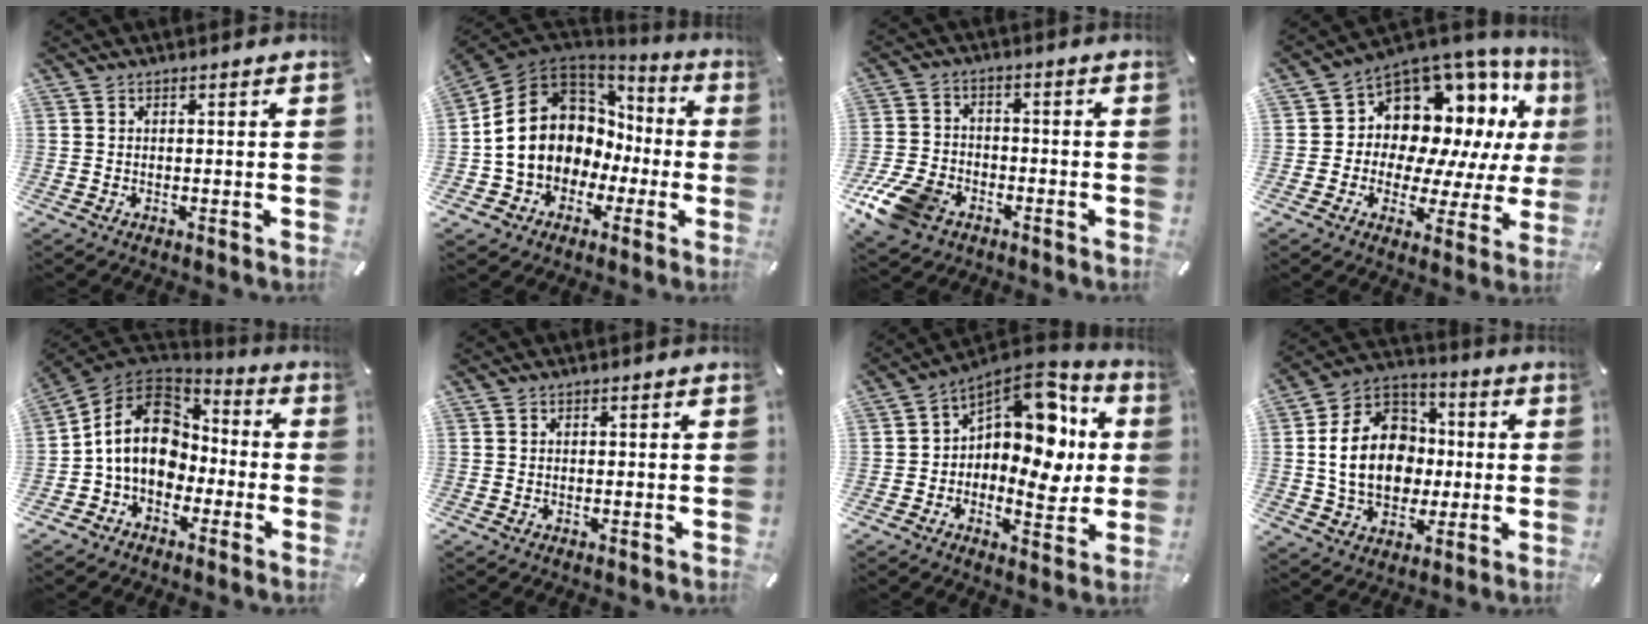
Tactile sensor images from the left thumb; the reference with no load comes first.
{"total": 15.1, "force": [0.4, 13.1, 7.4], "torque": [-0.169, -0.006, 0.012]}
{"total": 11.0, "force": [-6.2, 7.3, 5.4], "torque": [-0.120, 0.033, -0.114]}
{"total": 12.4, "force": [6.1, 9.5, 5.2], "torque": [-0.090, -0.077, 0.114]}
{"total": 15.1, "force": [-0.6, 12.1, 9.0], "torque": [-0.177, 0.027, -0.009]}
{"total": 0.0}
{"total": 13.2, "force": [3.5, 8.9, 9.1], "torque": [-0.123, -0.036, 0.062]}
{"total": 17.5, "force": [-1.0, 14.1, 10.2], "torque": [-0.214, 0.014, -0.019]}